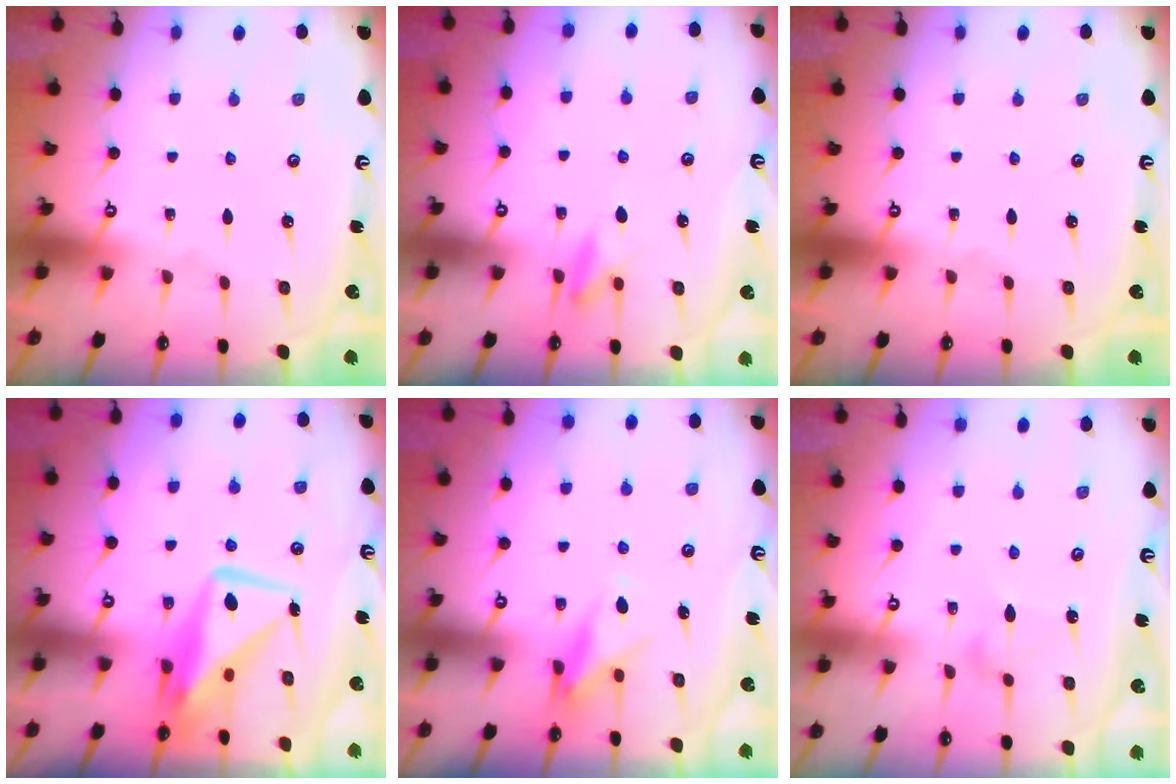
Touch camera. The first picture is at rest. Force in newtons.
{"total": 5.8, "press": 5.7, "slide": 1.3}
{"total": 0.0}
{"total": 11.8, "press": 11.7, "slide": 0.8}
{"total": 8.3, "press": 8.3, "slide": 1.1}
{"total": 6.6, "press": 6.5, "slide": 0.4}